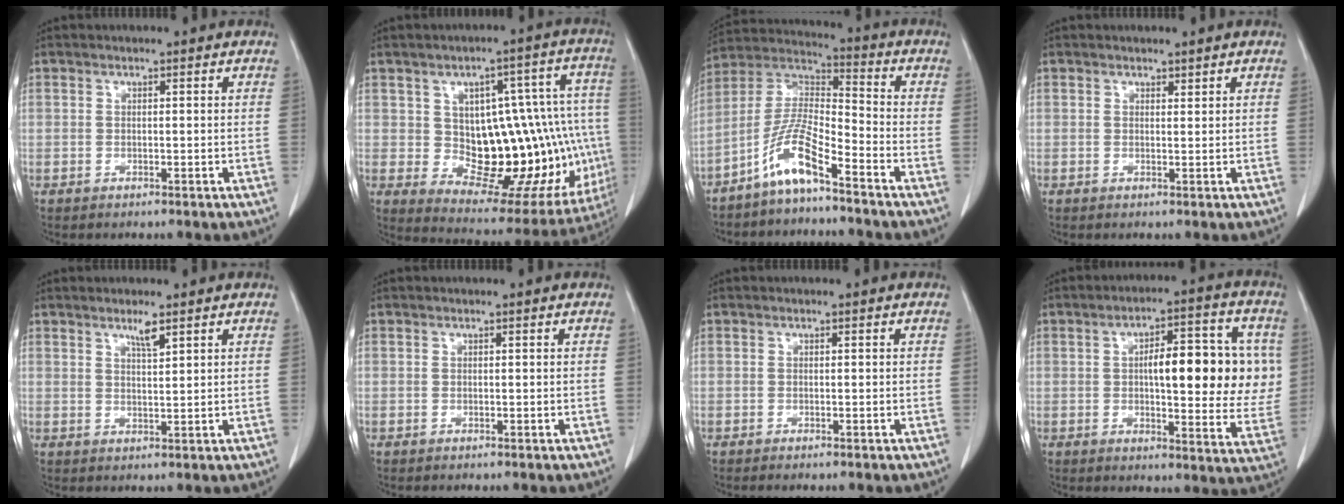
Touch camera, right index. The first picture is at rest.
{"total": 21.7, "force": [-1.9, 9.9, 19.2], "torque": [-0.190, 0.044, 0.003]}
{"total": 9.4, "force": [-6.3, 1.2, 6.9], "torque": [-0.157, 0.004, -0.127]}
{"total": 0.7, "force": [0.6, 0.2, 0.1], "torque": [-0.004, -0.004, 0.011]}
{"total": 2.5, "force": [1.8, 0.1, 1.7], "torque": [-0.034, -0.003, 0.033]}
{"total": 0.0}
{"total": 0.6, "force": [-0.4, -0.1, 0.3], "torque": [-0.007, -0.001, -0.007]}
{"total": 15.8, "force": [2.1, 5.0, 14.8], "torque": [-0.189, 0.026, 0.033]}